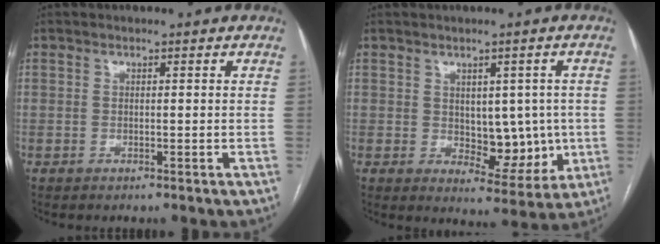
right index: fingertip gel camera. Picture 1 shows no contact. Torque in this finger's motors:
{"motor_torque": [0.03, 0.05, 0.06, 0.02]}